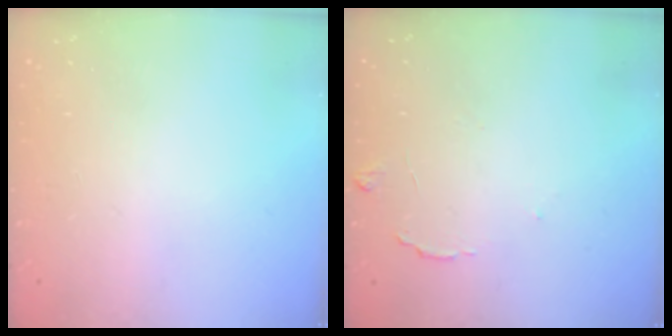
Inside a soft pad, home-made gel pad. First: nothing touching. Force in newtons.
{"total": 6.7, "press": 6.7, "slide": 0.6}